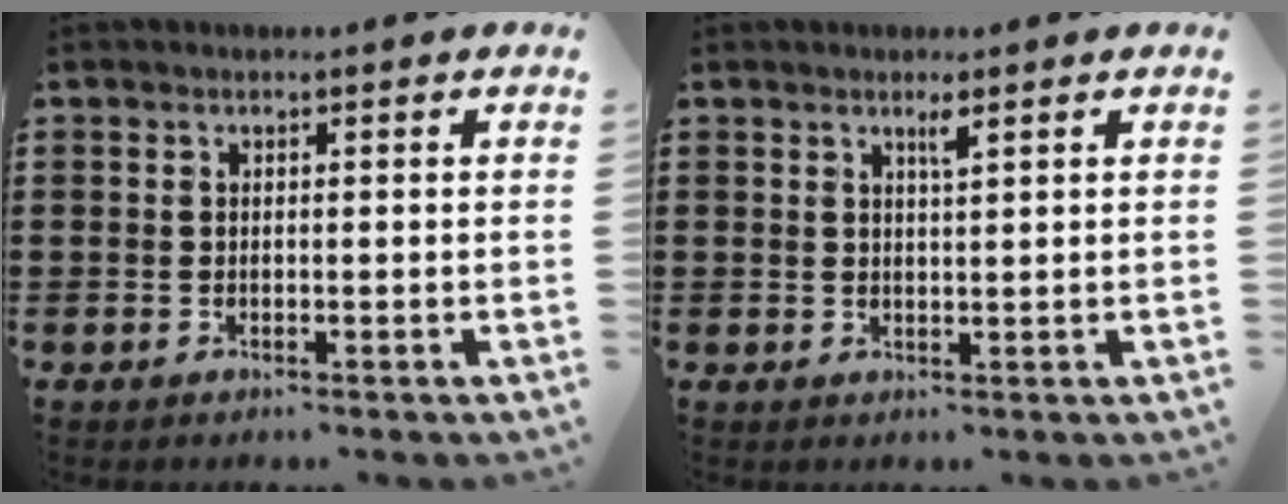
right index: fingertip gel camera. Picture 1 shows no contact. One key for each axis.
{"total": 1.7, "fx": 1.2, "fy": 0.1, "fz": 1.2, "tx": -0.017, "ty": -0.004, "tz": 0.019}